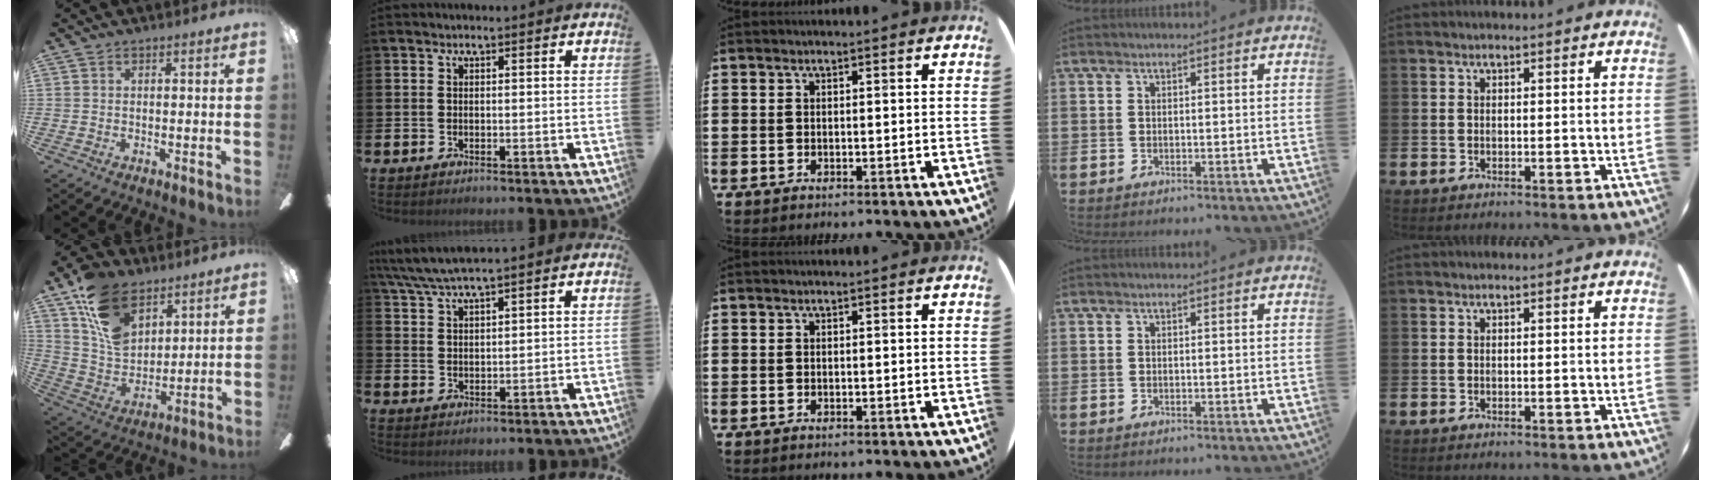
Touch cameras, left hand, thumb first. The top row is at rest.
{"thumb": {"total": 16.3, "force": [9.9, 10.1, 8.0], "torque": [-0.165, -0.033, 0.196]}, "index": {"total": 4.6, "force": [4.2, 0.0, 1.8], "torque": [-0.049, -0.014, 0.076]}}